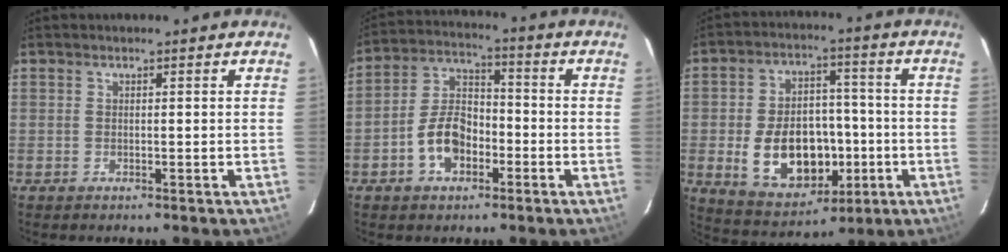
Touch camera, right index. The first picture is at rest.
{"total": 9.1, "force": [-3.9, 5.8, 5.9], "torque": [-0.117, 0.026, -0.065]}
{"total": 15.9, "force": [-3.5, 10.8, 11.2], "torque": [-0.228, 0.015, -0.029]}